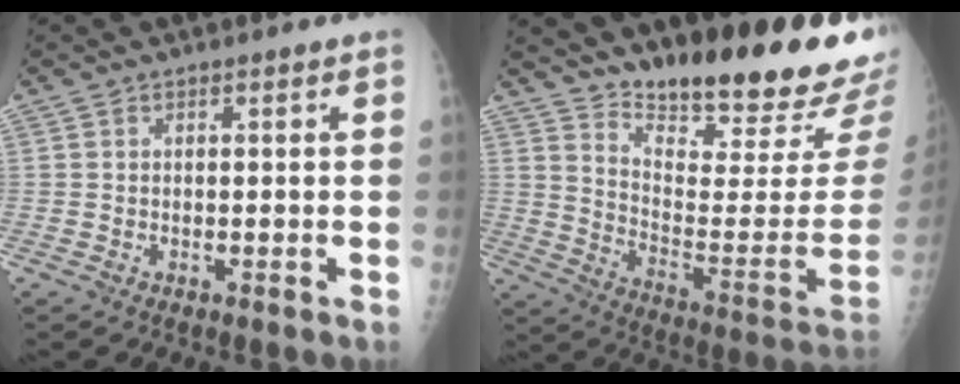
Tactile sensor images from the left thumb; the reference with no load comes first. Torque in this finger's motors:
{"motor_torque": [0.63, 0.11, -0.28, -0.88, 0.10]}